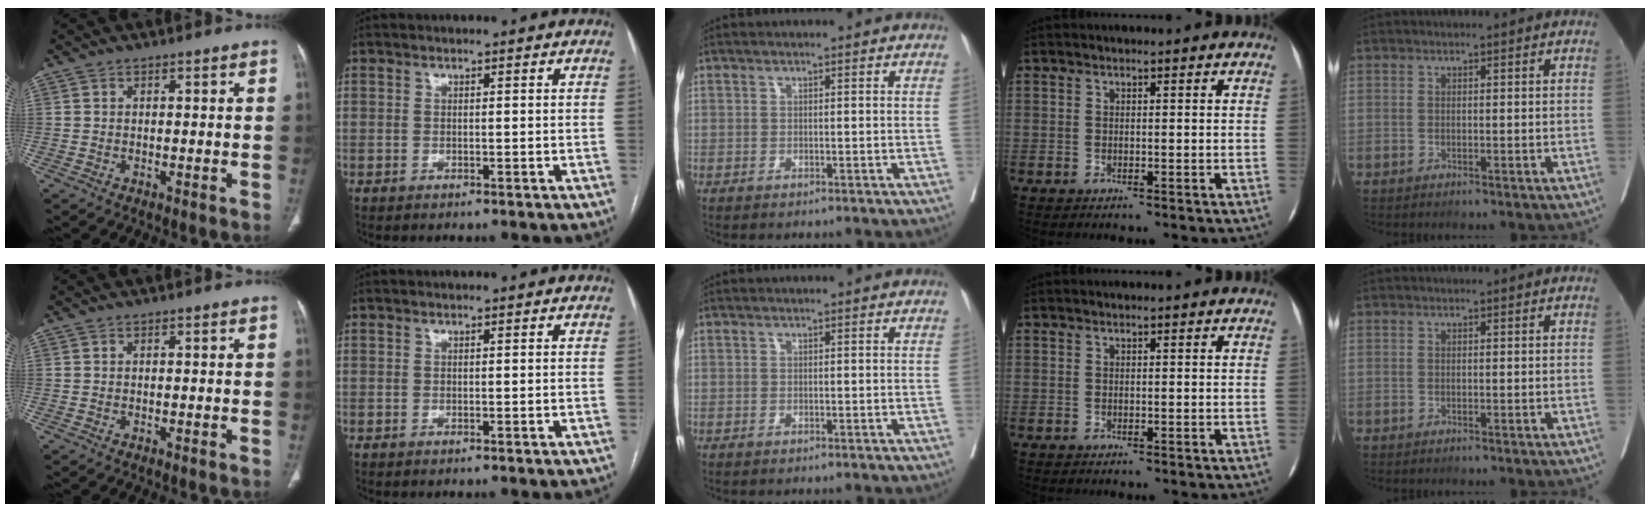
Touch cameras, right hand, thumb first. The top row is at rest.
{}